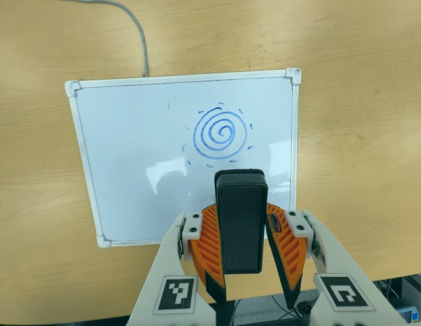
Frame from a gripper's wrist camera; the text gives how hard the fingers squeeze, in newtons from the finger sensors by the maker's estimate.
{"total": 6.9, "left": 5.5, "right": 8.4}